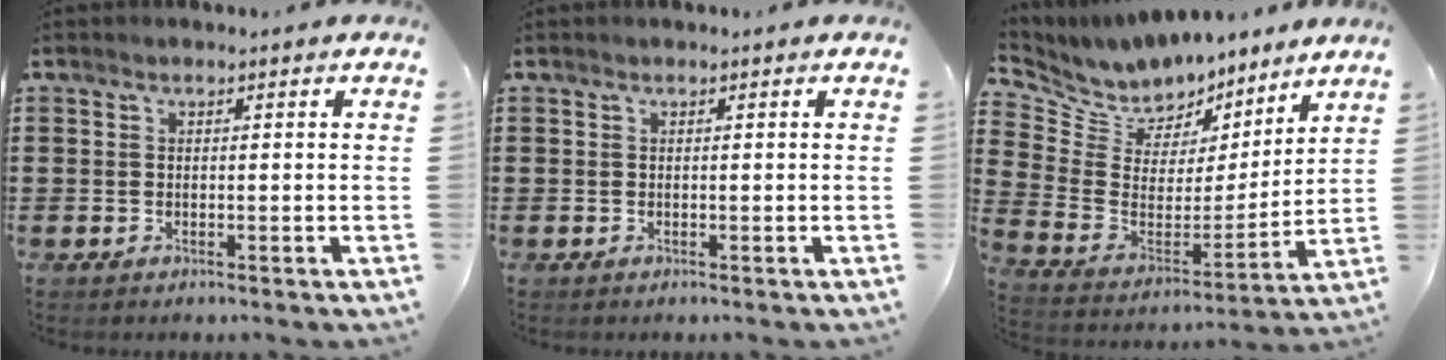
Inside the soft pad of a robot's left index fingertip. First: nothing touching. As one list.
[{"total": 0.0}, {"total": 8.4, "force": [7.6, 3.5, 0.4], "torque": [-0.065, -0.061, 0.140]}]